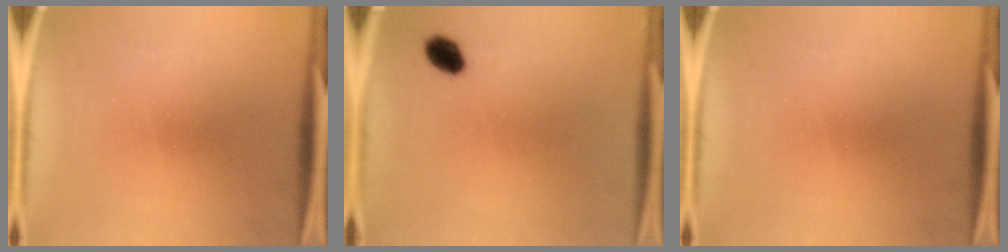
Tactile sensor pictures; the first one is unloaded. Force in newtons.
{"total": 3.6}
{"total": 0.0}